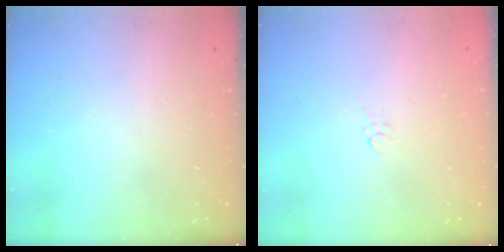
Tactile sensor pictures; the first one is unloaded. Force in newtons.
{"total": 2.2, "press": 2.1, "slide": 0.4}